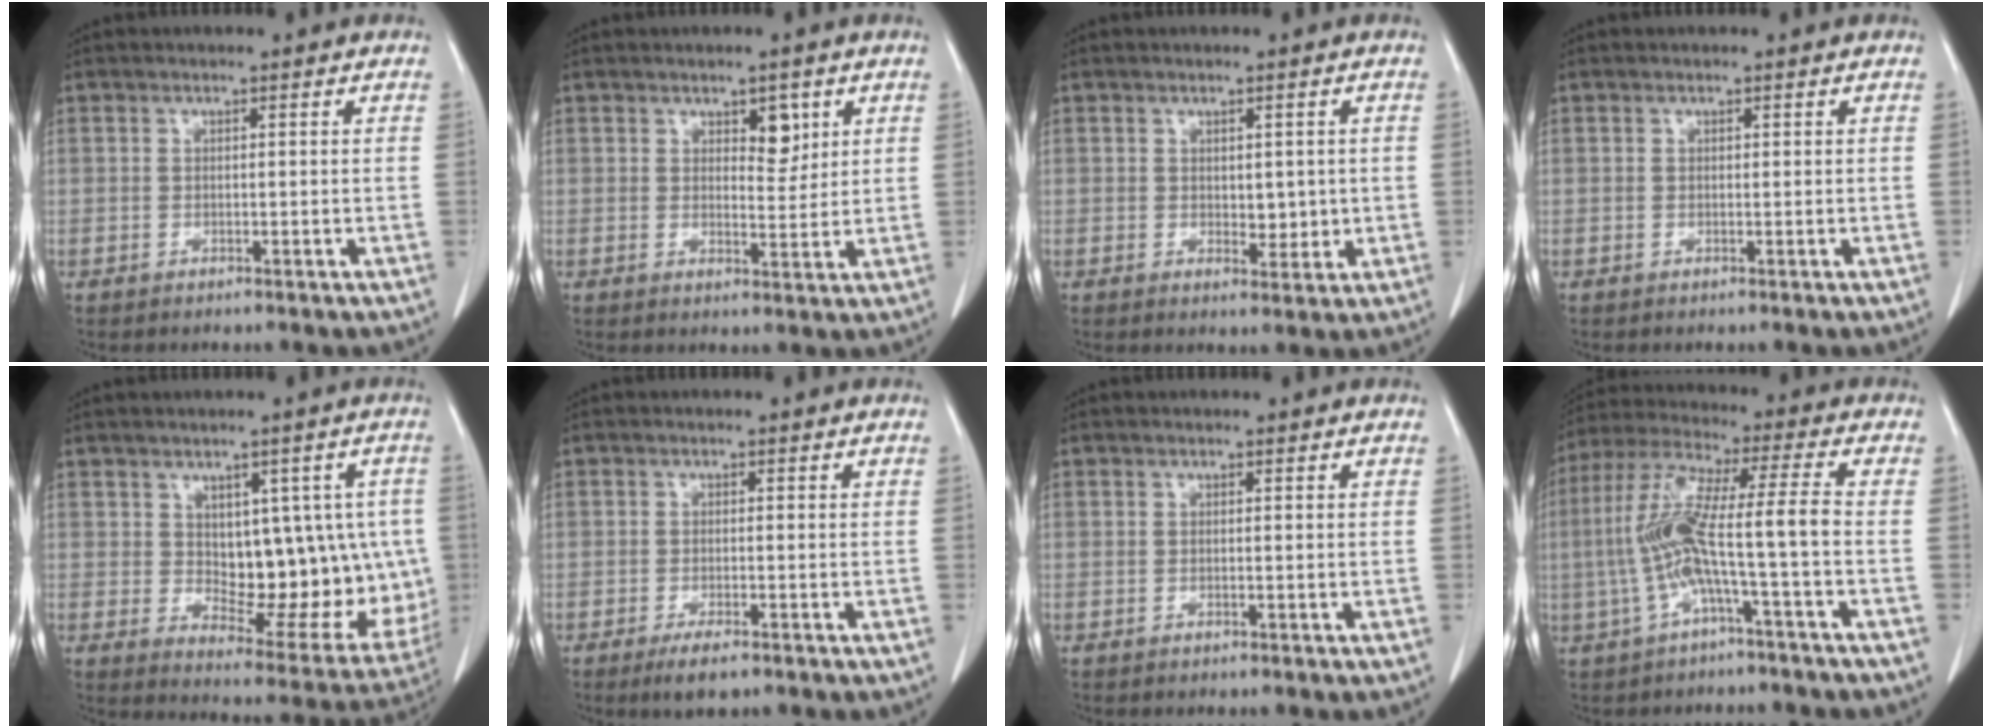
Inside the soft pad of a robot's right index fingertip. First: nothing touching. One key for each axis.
{"total": 3.6, "fx": 1.8, "fy": 1.7, "fz": 2.6, "tx": -0.032, "ty": -0.004, "tz": 0.028}
{"total": 3.2, "fx": 0.2, "fy": 1.8, "fz": 2.7, "tx": -0.032, "ty": -0.006, "tz": 0.009}
{"total": 0.0}
{"total": 15.0, "fx": 1.1, "fy": 8.0, "fz": 12.7, "tx": -0.151, "ty": 0.008, "tz": 0.039}
{"total": 3.5, "fx": -2.3, "fy": 0.8, "fz": 2.5, "tx": -0.046, "ty": -0.006, "tz": -0.036}
{"total": 0.0}
{"total": 10.8, "fx": -2.5, "fy": -0.3, "fz": 10.5, "tx": -0.222, "ty": 0.027, "tz": -0.053}